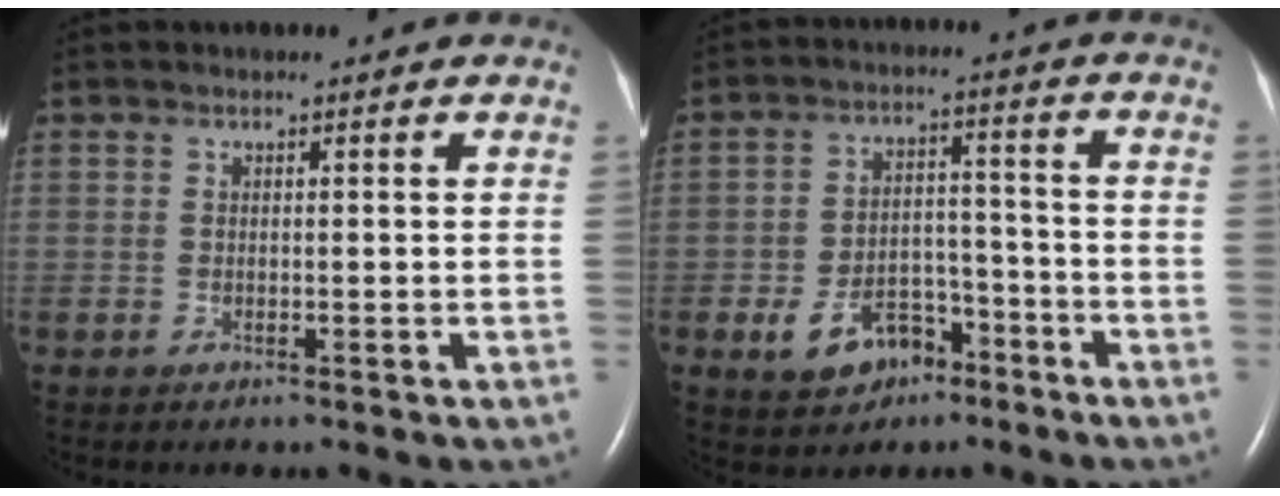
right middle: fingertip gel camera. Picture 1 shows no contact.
{"total": 8.0, "force": [-4.5, 5.2, 4.1], "torque": [-0.082, 0.017, -0.066]}